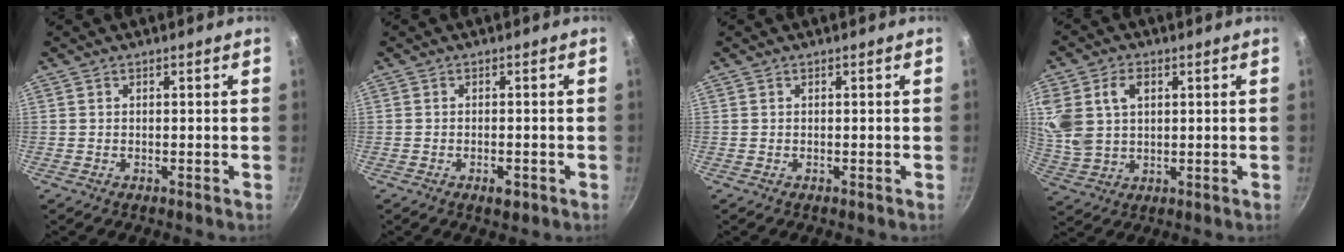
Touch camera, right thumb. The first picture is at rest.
{"total": 2.5, "force": [-1.2, 1.1, 1.9], "torque": [-0.027, 0.006, -0.015]}
{"total": 0.0}
{"total": 12.1, "force": [3.6, 8.7, 7.7], "torque": [-0.153, -0.006, 0.073]}